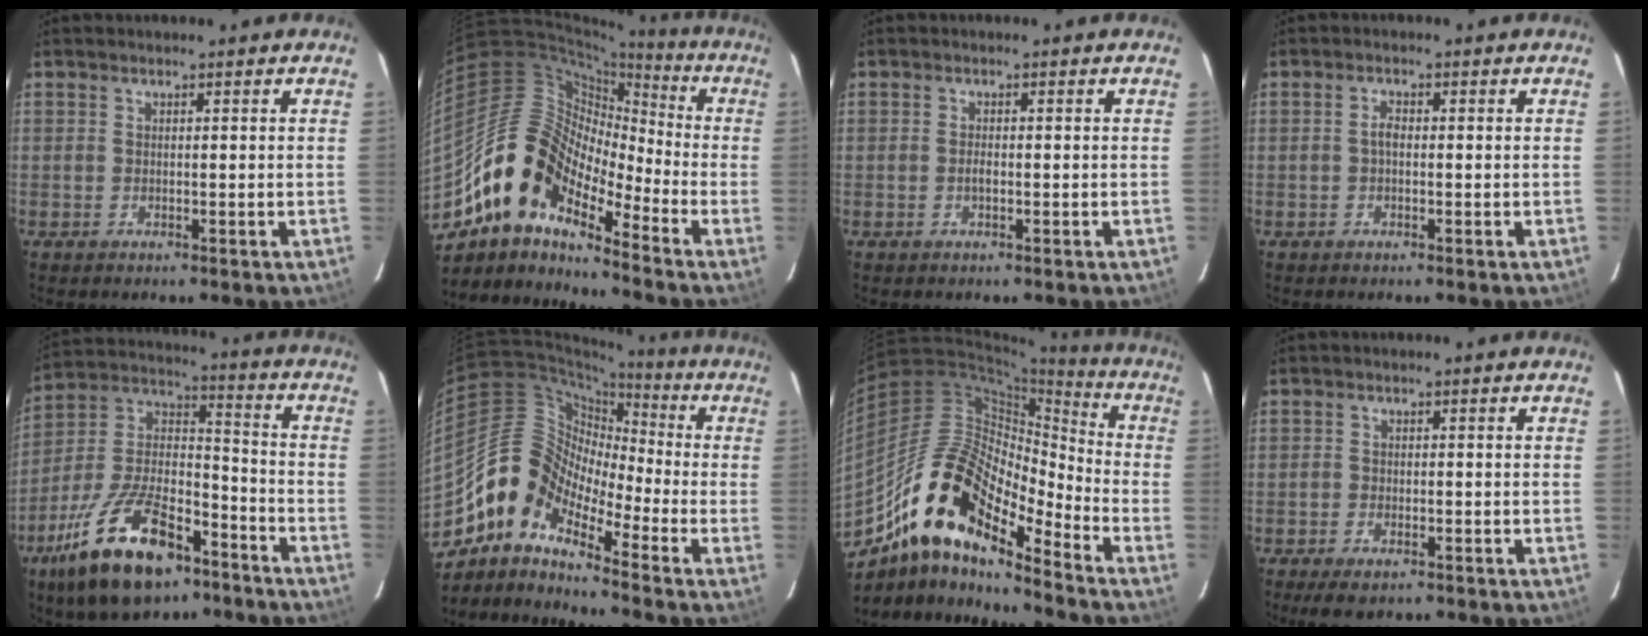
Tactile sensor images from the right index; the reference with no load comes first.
{"total": 15.4, "force": [-10.6, 6.8, 8.8], "torque": [-0.147, 0.007, -0.217]}
{"total": 1.2, "force": [-0.4, 0.5, 1.1], "torque": [-0.021, 0.000, -0.008]}
{"total": 1.5, "force": [-0.2, 0.9, 1.2], "torque": [-0.025, 0.007, -0.006]}
{"total": 22.5, "force": [-13.3, 10.1, 15.0], "torque": [-0.297, -0.002, -0.225]}
{"total": 11.0, "force": [-7.2, 5.5, 6.2], "torque": [-0.098, 0.023, -0.164]}
{"total": 18.9, "force": [-13.6, 6.3, 11.6], "torque": [-0.195, -0.004, -0.270]}
{"total": 4.7, "force": [-3.4, 2.0, 2.6], "torque": [-0.065, -0.015, -0.055]}